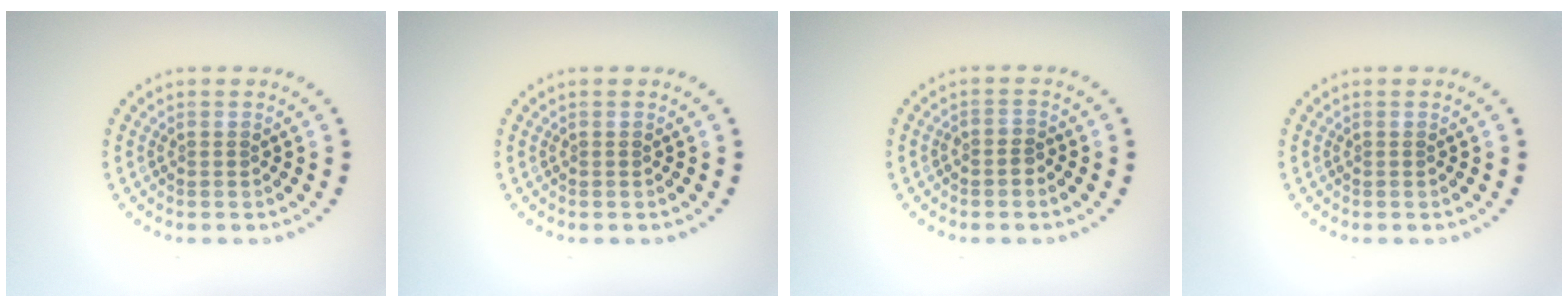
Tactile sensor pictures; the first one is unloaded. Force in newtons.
{"total": 0.0}
{"total": 1.0, "press": 0.7, "slide": 0.6}
{"total": 0.0}